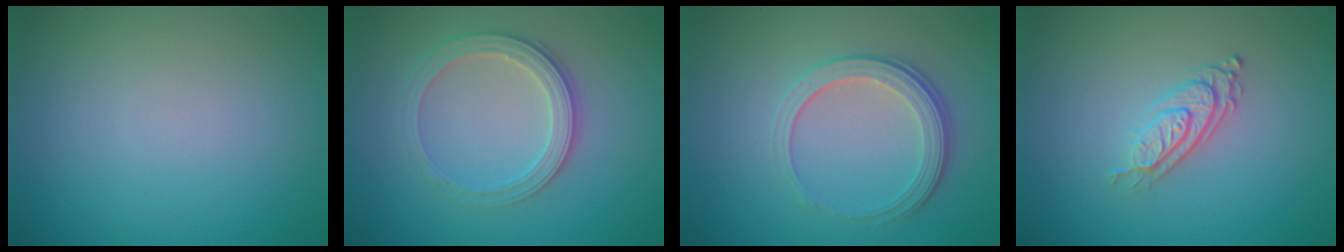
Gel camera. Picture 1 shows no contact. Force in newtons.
{"total": 2.9, "press": 2.8, "slide": 0.7}
{"total": 3.9, "press": 2.8, "slide": 2.8}
{"total": 2.8, "press": 2.0, "slide": 1.9}